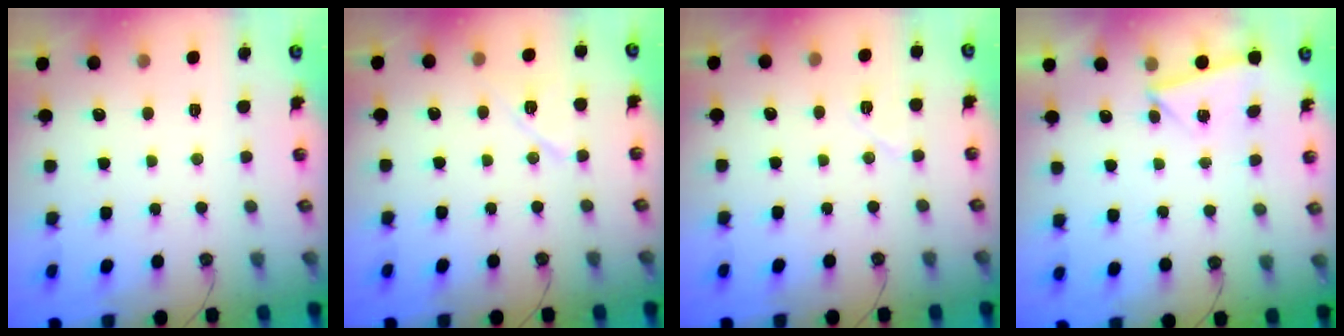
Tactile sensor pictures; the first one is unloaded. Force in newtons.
{"total": 8.1, "press": 8.1, "slide": 1.1}
{"total": 5.9, "press": 5.6, "slide": 1.8}
{"total": 2.9, "press": 2.8, "slide": 0.7}